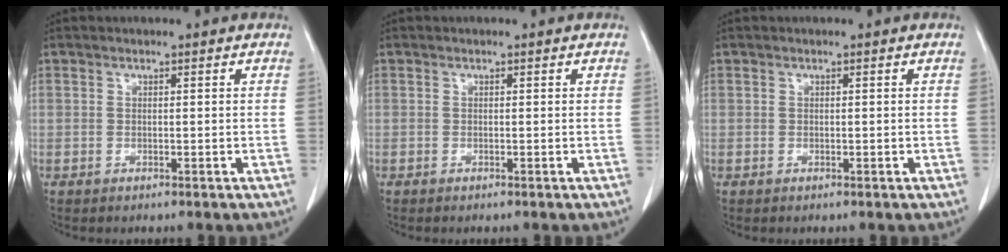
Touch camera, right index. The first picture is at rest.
{"total": 0.0}
{"total": 0.0}